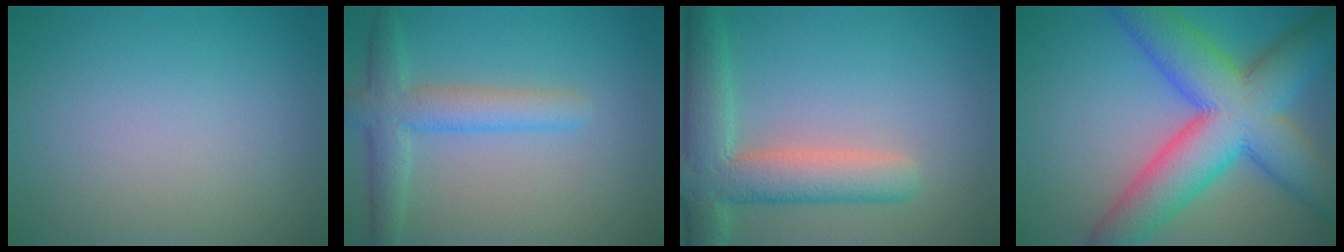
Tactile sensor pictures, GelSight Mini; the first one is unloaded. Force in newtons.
{"total": 3.8, "press": 3.8, "slide": 0.2}
{"total": 6.6, "press": 6.6, "slide": 0.6}
{"total": 12.1, "press": 12.1, "slide": 0.5}